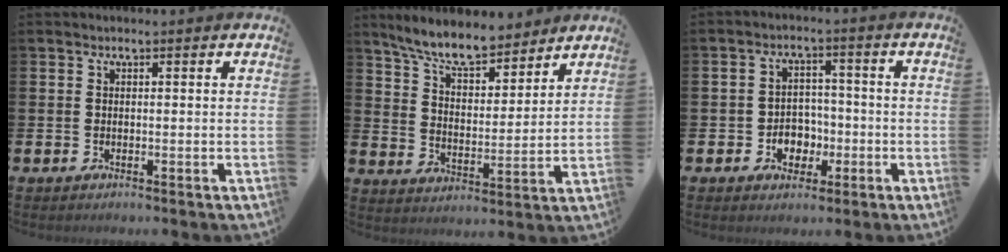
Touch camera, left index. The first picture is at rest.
{"total": 8.4, "force": [7.6, 2.0, 3.1], "torque": [-0.085, -0.041, 0.135]}
{"total": 3.6, "force": [-1.3, 3.2, 1.3], "torque": [-0.023, 0.001, -0.033]}